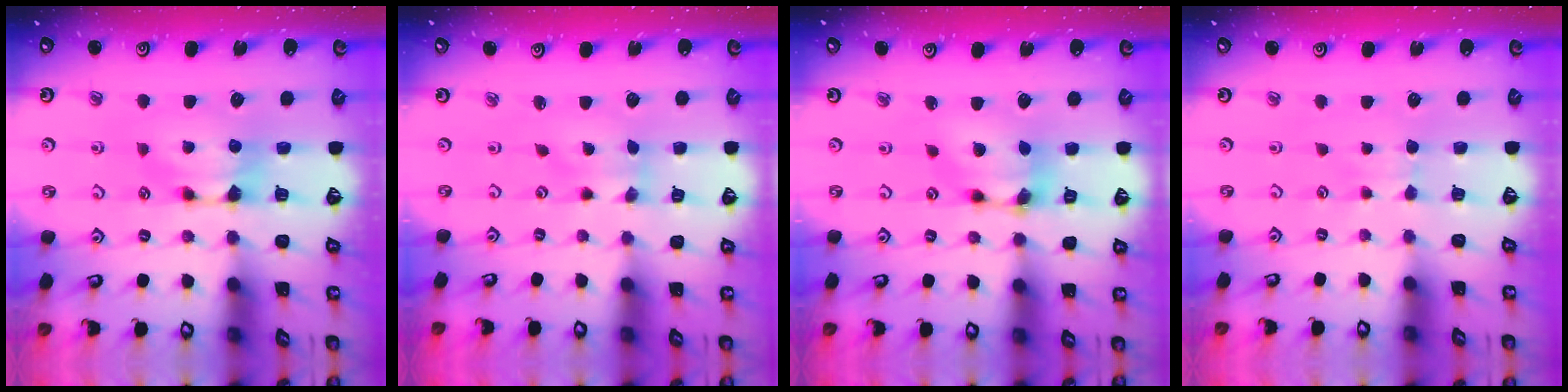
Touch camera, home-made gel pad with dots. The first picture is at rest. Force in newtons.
{"total": 2.0, "press": 1.7, "slide": 1.0}
{"total": 5.9, "press": 5.6, "slide": 2.1}
{"total": 2.1, "press": 2.1, "slide": 0.4}